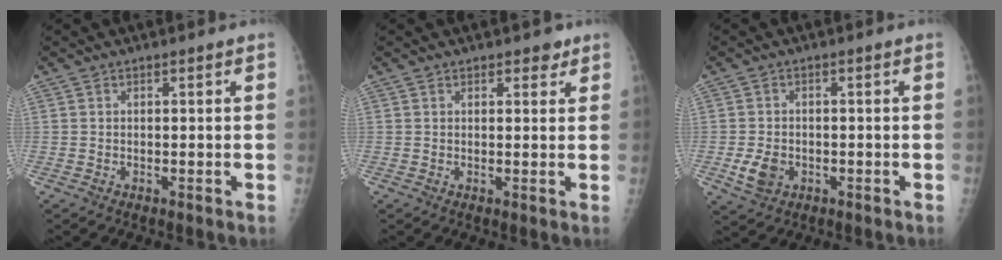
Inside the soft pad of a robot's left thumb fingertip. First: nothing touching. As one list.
[{"total": 2.2, "force": [1.5, 1.3, 0.9], "torque": [0.007, -0.006, 0.015]}, {"total": 4.8, "force": [-1.5, 3.6, 2.8], "torque": [-0.049, 0.002, -0.022]}]